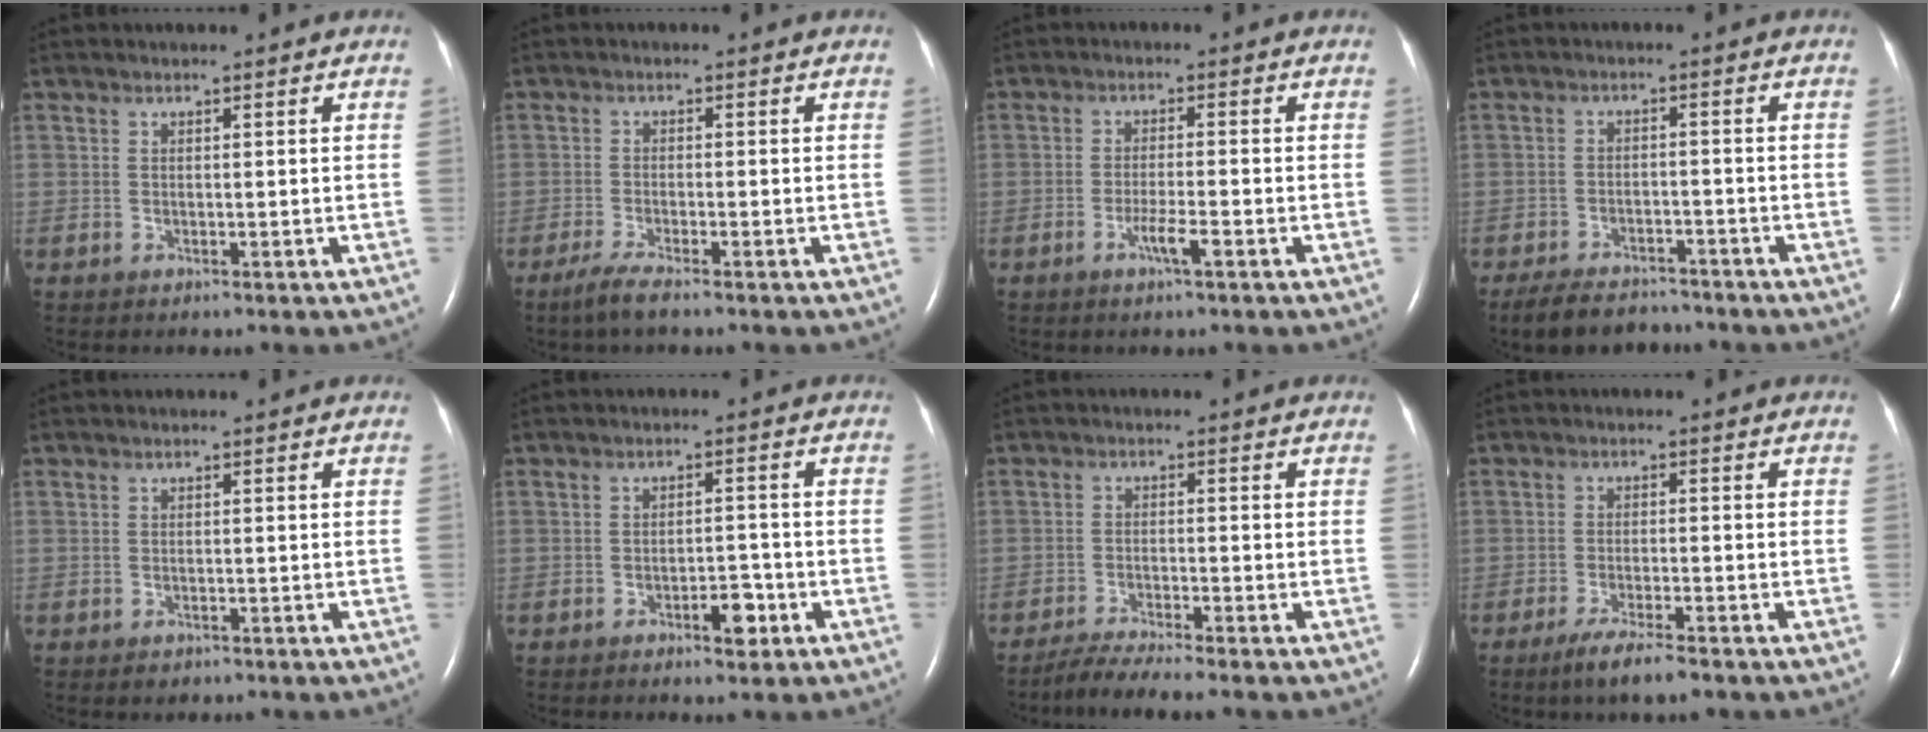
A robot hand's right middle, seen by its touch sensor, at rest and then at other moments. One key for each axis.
{"total": 3.2, "fx": -2.4, "fy": -0.1, "fz": 2.2, "tx": -0.056, "ty": -0.010, "tz": -0.049}
{"total": 3.1, "fx": -1.6, "fy": -0.1, "fz": 2.6, "tx": -0.054, "ty": -0.003, "tz": -0.031}
{"total": 7.6, "fx": -6.6, "fy": 2.8, "fz": 2.6, "tx": -0.046, "ty": -0.010, "tz": -0.102}
{"total": 0.8, "fx": -0.5, "fy": 0.6, "fz": 0.3, "tx": -0.008, "ty": 0.000, "tz": -0.001}
{"total": 3.7, "fx": -2.0, "fy": 1.5, "fz": 2.7, "tx": -0.039, "ty": 0.004, "tz": -0.027}
{"total": 5.2, "fx": -4.5, "fy": -0.9, "fz": 2.4, "tx": -0.048, "ty": -0.021, "tz": -0.082}
{"total": 5.4, "fx": -3.8, "fy": 0.4, "fz": 3.8, "tx": -0.077, "ty": -0.013, "tz": -0.064}